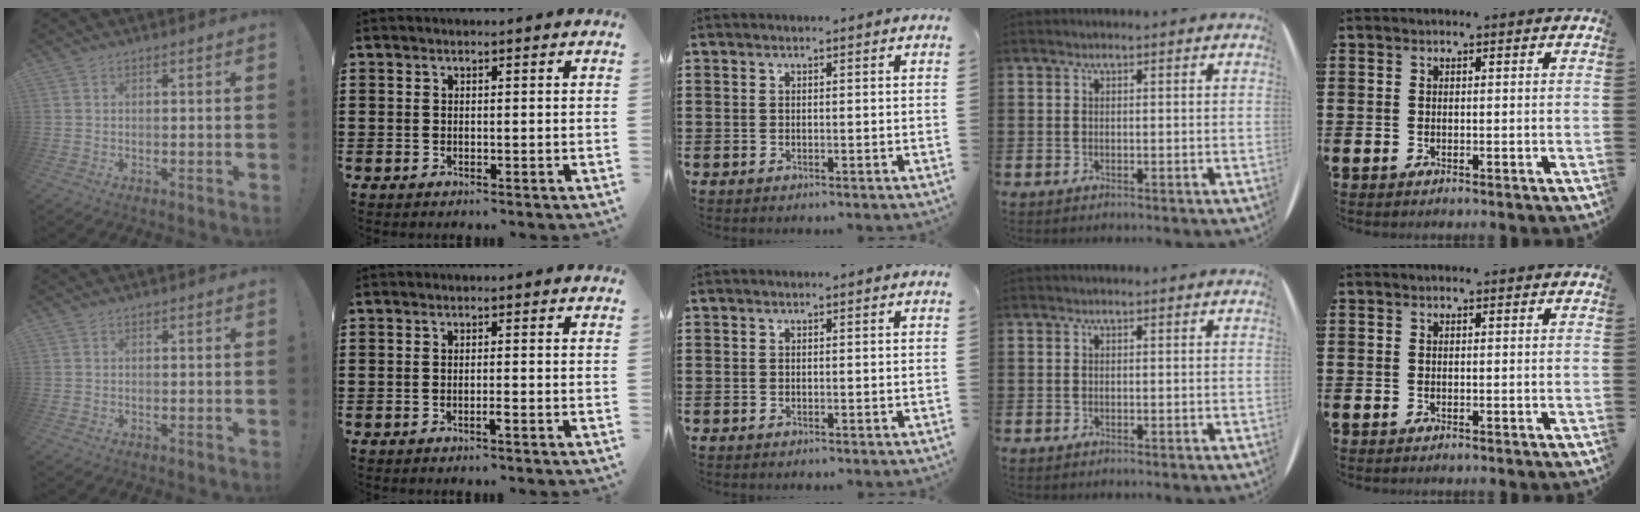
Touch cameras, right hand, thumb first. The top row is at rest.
{"index": {"total": 1.1, "force": [-0.7, -0.1, 0.8], "torque": [-0.016, -0.003, -0.012]}}